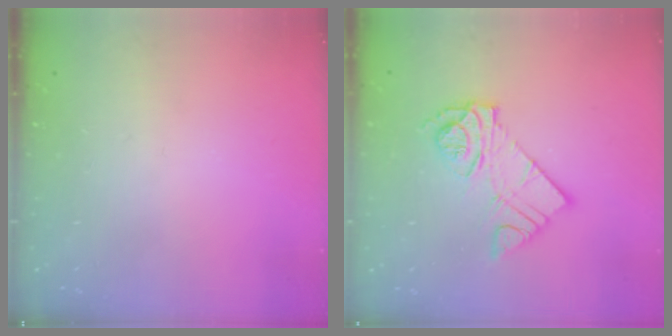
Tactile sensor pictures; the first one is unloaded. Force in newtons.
{"total": 12.1, "press": 12.1, "slide": 1.0}